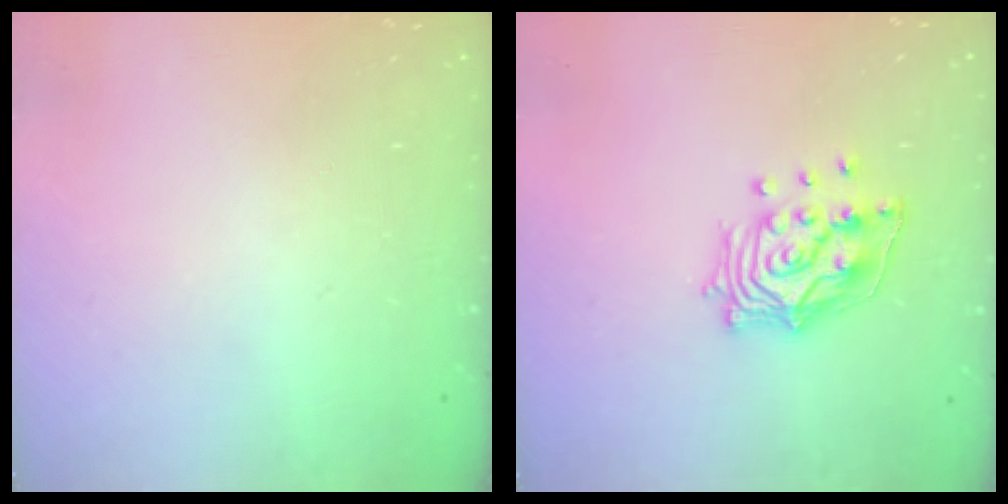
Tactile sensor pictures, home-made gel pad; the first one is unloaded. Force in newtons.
{"total": 13.9, "press": 13.8, "slide": 1.8}